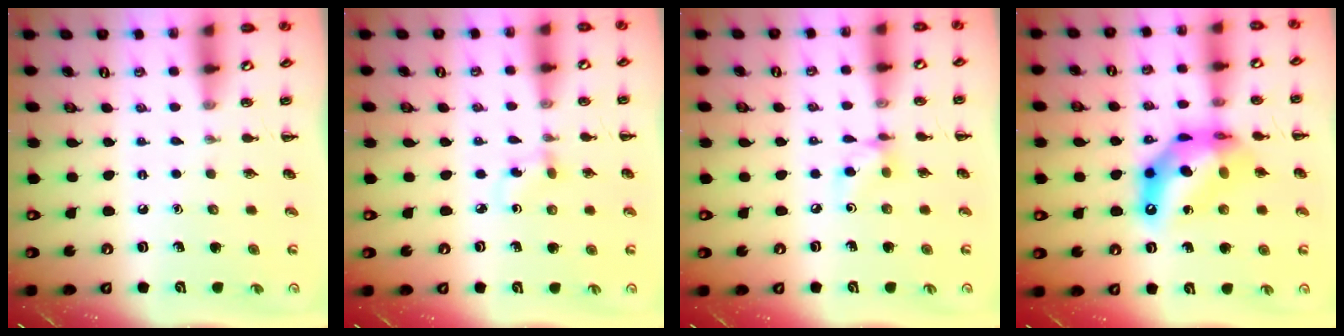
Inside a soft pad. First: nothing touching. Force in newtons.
{"total": 2.3, "press": 2.0, "slide": 1.1}
{"total": 6.1, "press": 6.0, "slide": 0.6}
{"total": 14.3, "press": 13.8, "slide": 3.8}